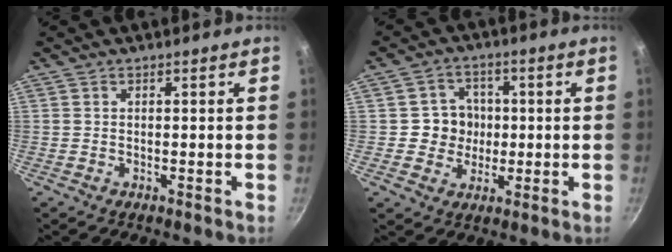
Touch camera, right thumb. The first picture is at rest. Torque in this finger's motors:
{"motor_torque": [1.06, 1.04, 0.70, 0.12, 0.00]}